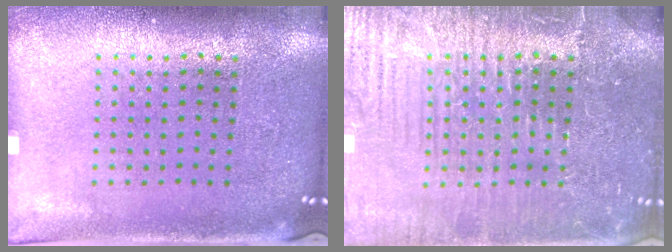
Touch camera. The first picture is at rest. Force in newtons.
{"total": 4.6, "press": 4.6, "slide": 0.6}